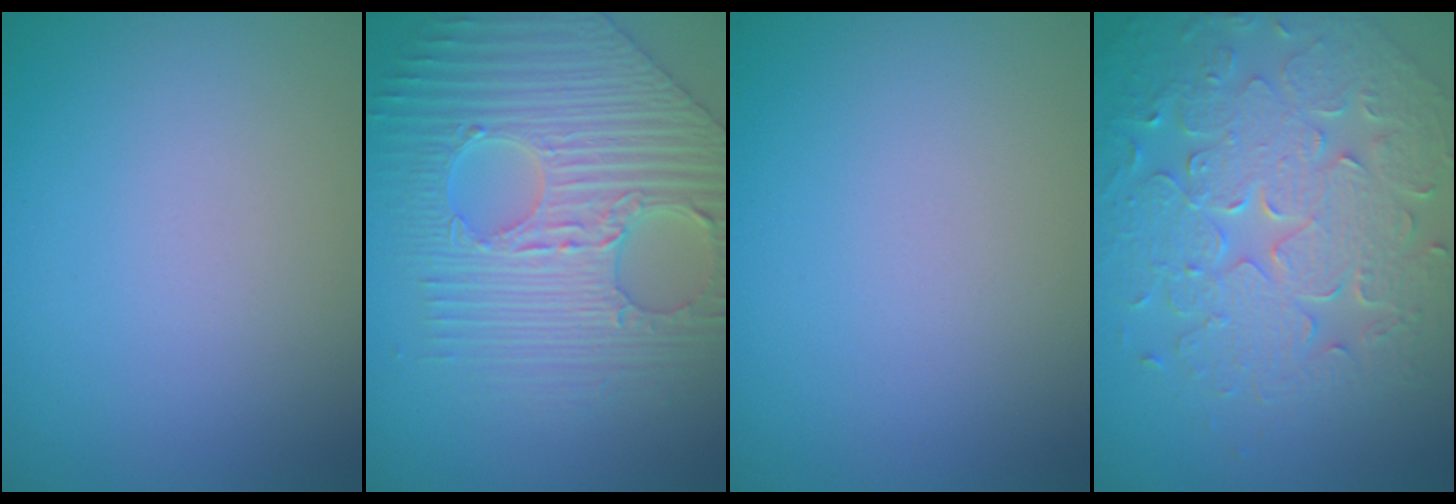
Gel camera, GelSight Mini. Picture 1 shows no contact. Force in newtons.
{"total": 7.3, "press": 6.1, "slide": 4.0}
{"total": 0.0}
{"total": 8.9, "press": 6.5, "slide": 6.1}